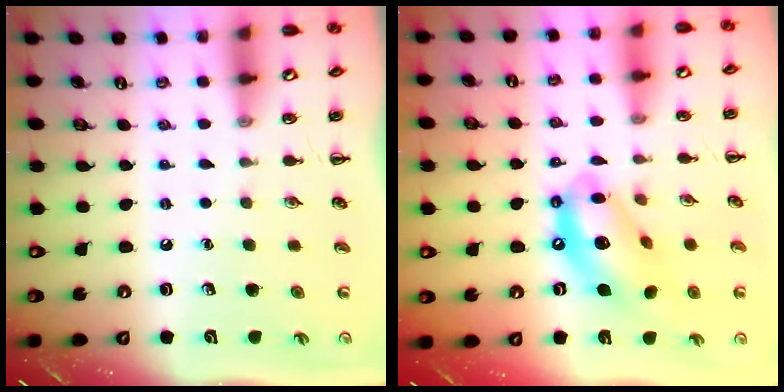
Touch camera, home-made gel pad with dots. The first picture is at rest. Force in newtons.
{"total": 14.8, "press": 14.2, "slide": 4.0}